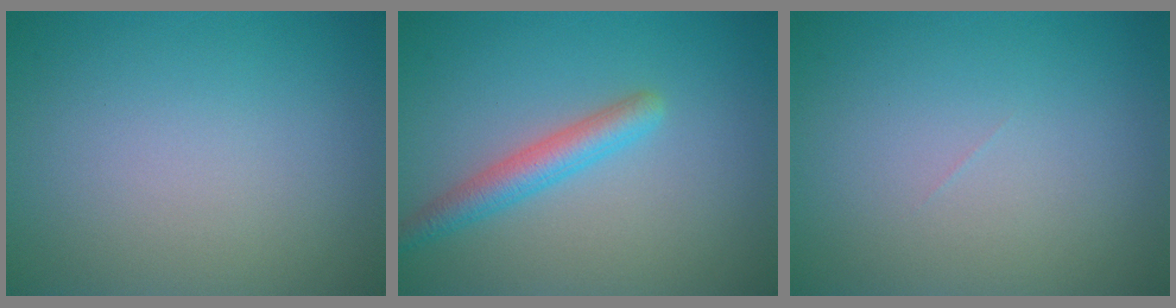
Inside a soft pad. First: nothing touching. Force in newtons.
{"total": 2.9, "press": 2.9, "slide": 0.1}
{"total": 0.0}